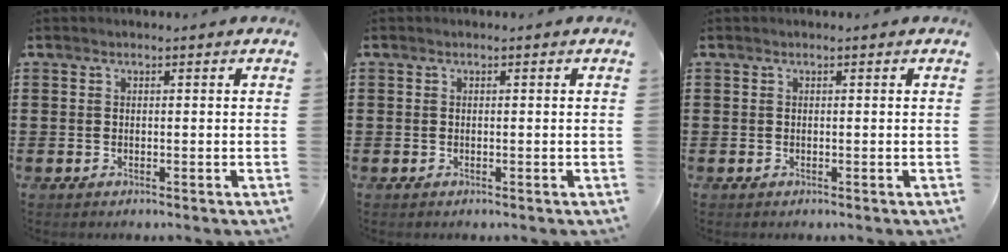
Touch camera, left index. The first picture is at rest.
{"total": 0.0}
{"total": 0.0}